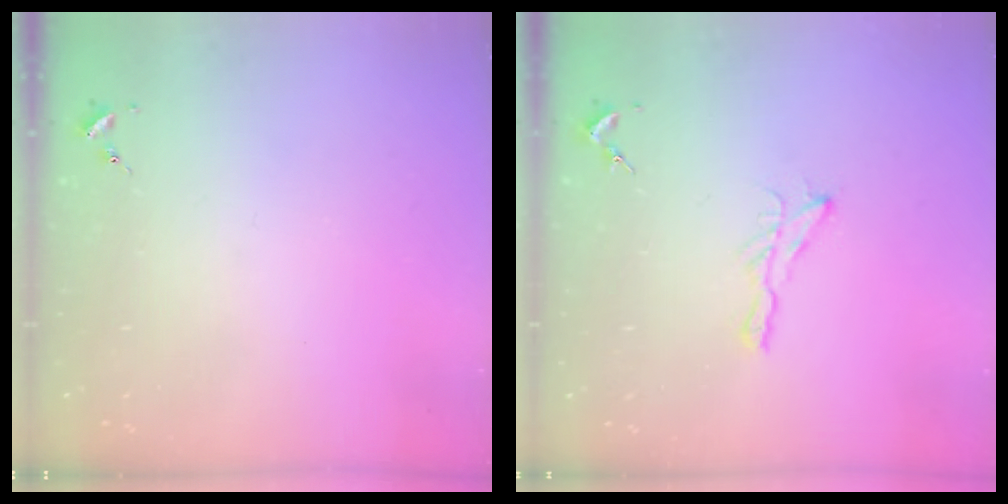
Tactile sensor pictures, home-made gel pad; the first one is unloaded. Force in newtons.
{"total": 6.0, "press": 6.0, "slide": 0.2}